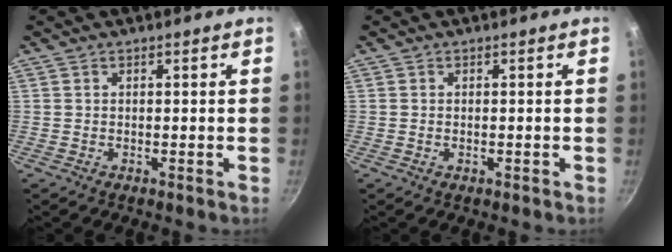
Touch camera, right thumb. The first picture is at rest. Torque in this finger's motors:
{"motor_torque": [-0.72, 0.14, -0.48, 0.06, 0.05]}